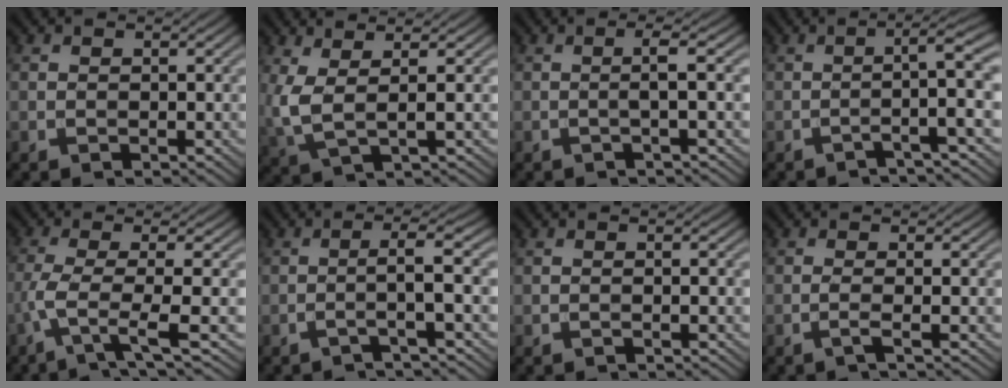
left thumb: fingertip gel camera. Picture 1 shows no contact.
{"total": 4.8, "force": [1.3, 1.3, 4.4], "torque": [-0.112, -0.001, 0.025]}
{"total": 2.4, "force": [-0.1, 0.0, 2.4], "torque": [-0.041, 0.009, -0.013]}
{"total": 5.2, "force": [-1.3, 0.1, 5.0], "torque": [-0.073, 0.019, -0.043]}
{"total": 5.1, "force": [-1.5, 0.7, 4.8], "torque": [-0.098, 0.000, -0.045]}
{"total": 3.6, "force": [-1.0, 0.0, 3.4], "torque": [-0.051, 0.020, -0.041]}
{"total": 0.7, "force": [-0.2, 0.0, 0.7], "torque": [-0.012, 0.003, -0.006]}
{"total": 1.7, "force": [-0.5, 0.2, 1.6], "torque": [-0.026, 0.004, -0.022]}